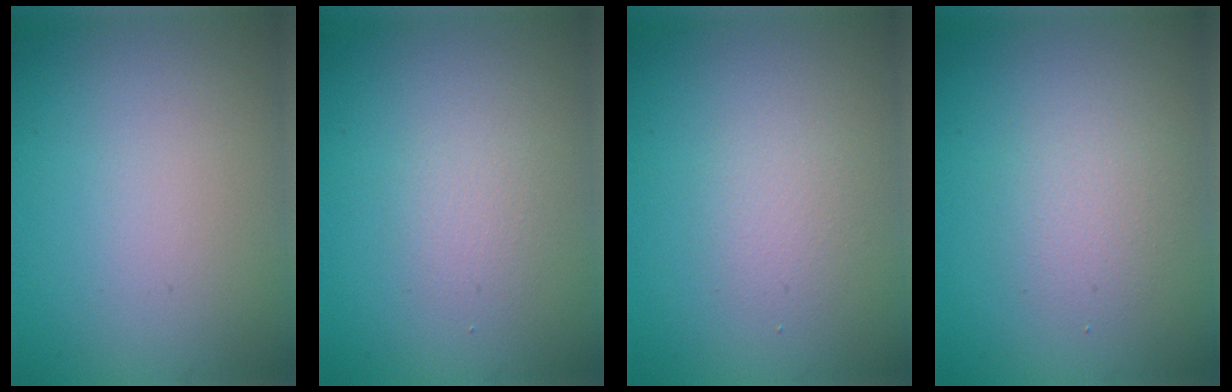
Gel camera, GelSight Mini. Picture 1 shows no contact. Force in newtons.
{"total": 1.3, "press": 1.3, "slide": 0.0}
{"total": 1.4, "press": 1.4, "slide": 0.0}
{"total": 2.0, "press": 2.0, "slide": 0.2}